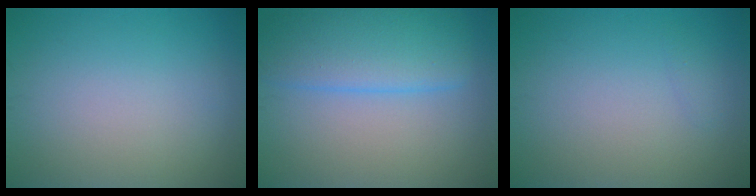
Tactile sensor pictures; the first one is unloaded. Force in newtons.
{"total": 5.6, "press": 5.6, "slide": 0.4}
{"total": 0.5, "press": 0.5, "slide": 0.0}